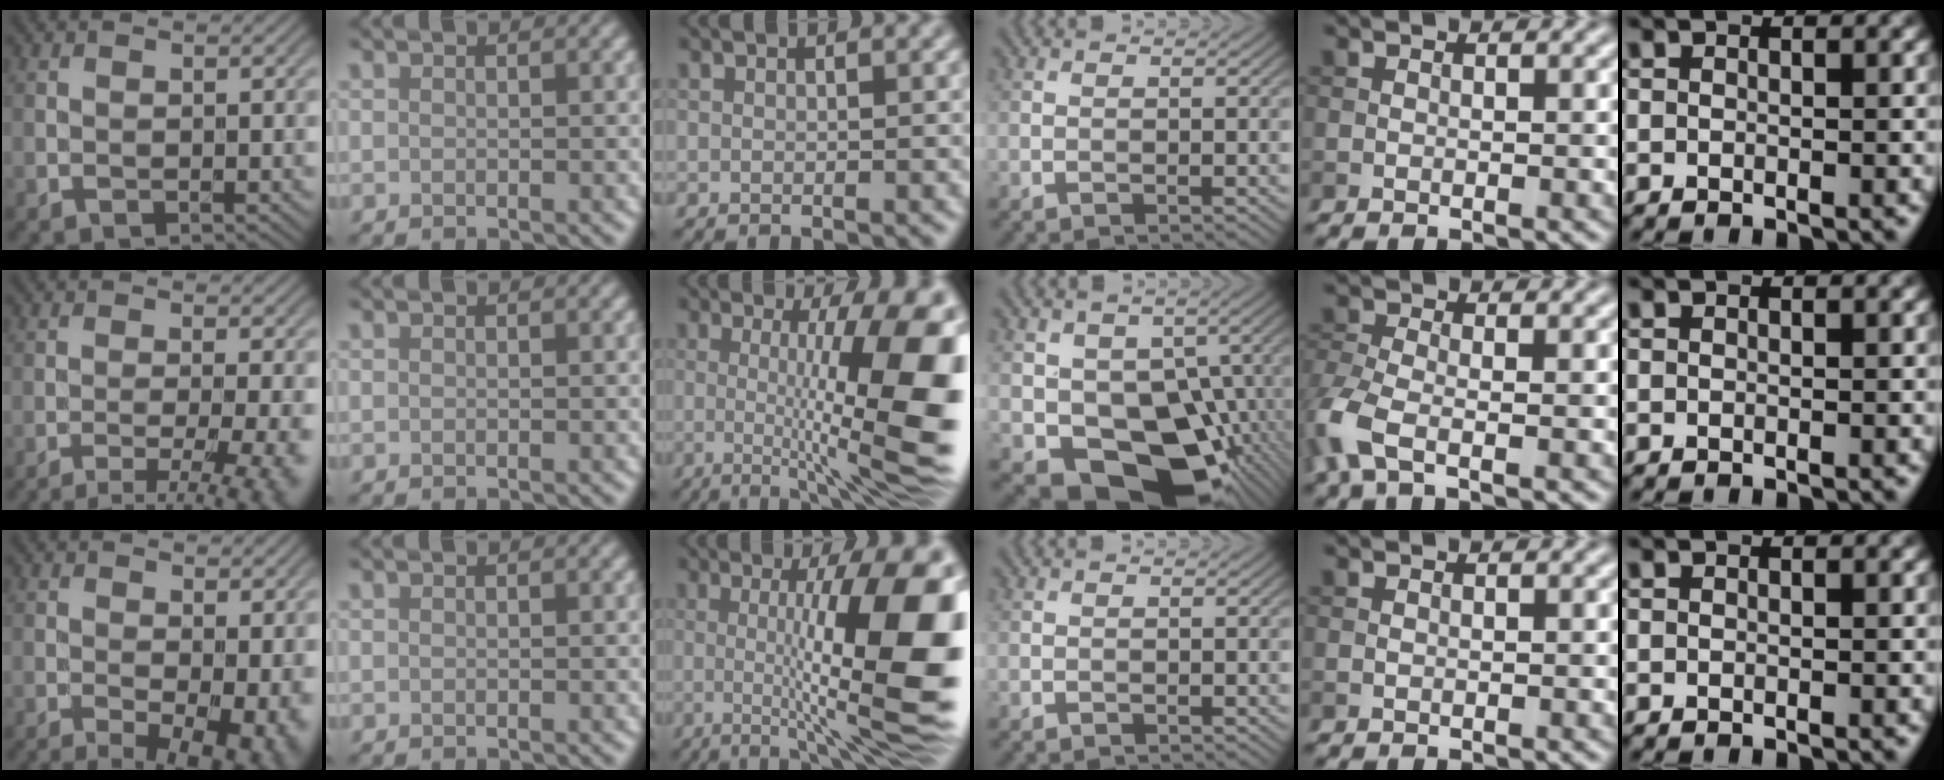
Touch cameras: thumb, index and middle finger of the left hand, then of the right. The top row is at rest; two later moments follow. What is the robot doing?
{"motion": "unscrew", "object": "dispenser bottle"}